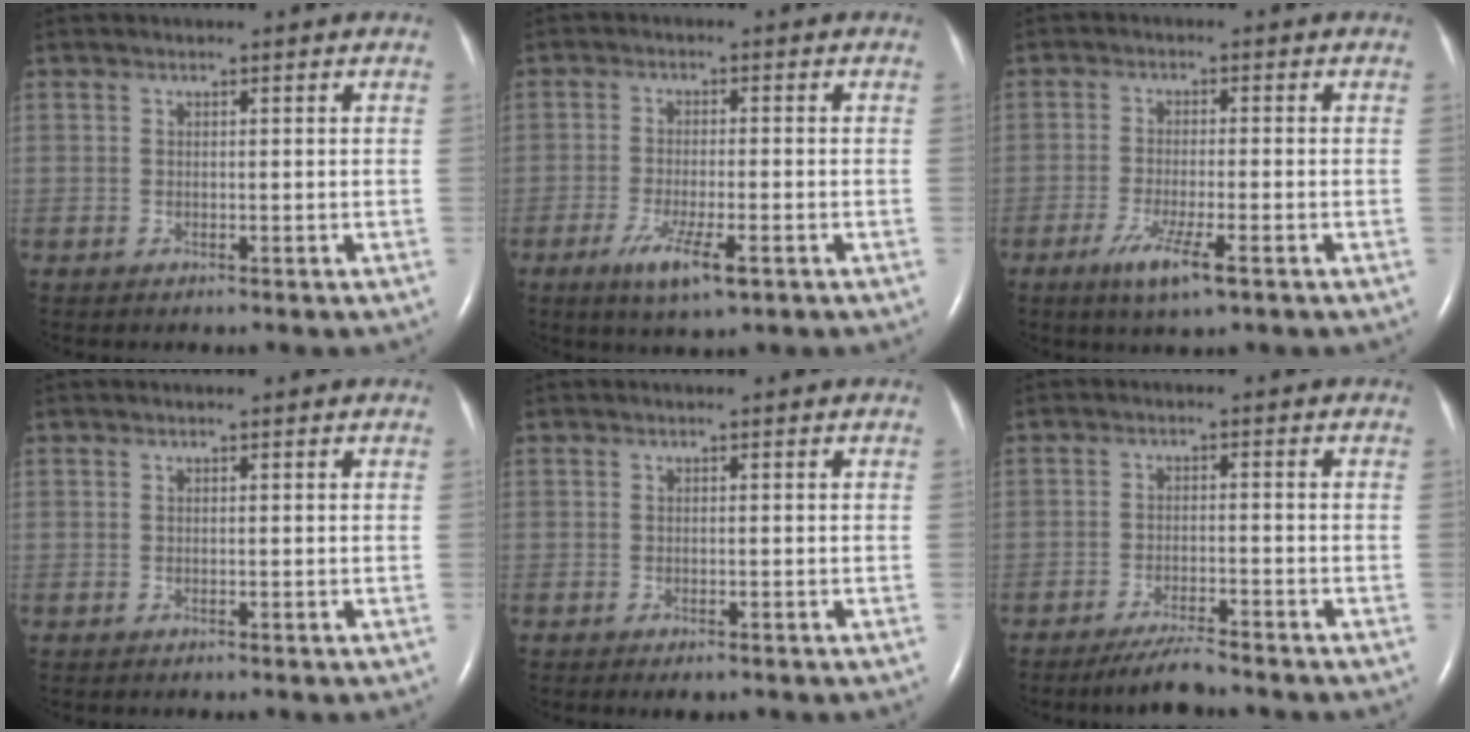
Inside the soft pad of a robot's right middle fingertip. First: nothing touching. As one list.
[{"total": 6.3, "force": [-3.3, 1.0, 5.3], "torque": [-0.105, -0.014, -0.053]}, {"total": 5.9, "force": [-3.2, 0.4, 4.9], "torque": [-0.099, -0.014, -0.056]}, {"total": 0.0}, {"total": 1.5, "force": [-1.0, 0.5, 1.0], "torque": [-0.015, -0.003, -0.010]}, {"total": 4.4, "force": [-4.0, 0.0, 1.9], "torque": [-0.042, -0.015, -0.074]}]